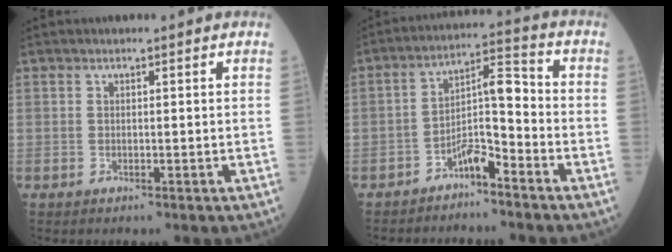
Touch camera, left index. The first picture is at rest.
{"total": 6.1, "force": [-3.9, 1.5, 4.5], "torque": [-0.082, 0.019, -0.068]}